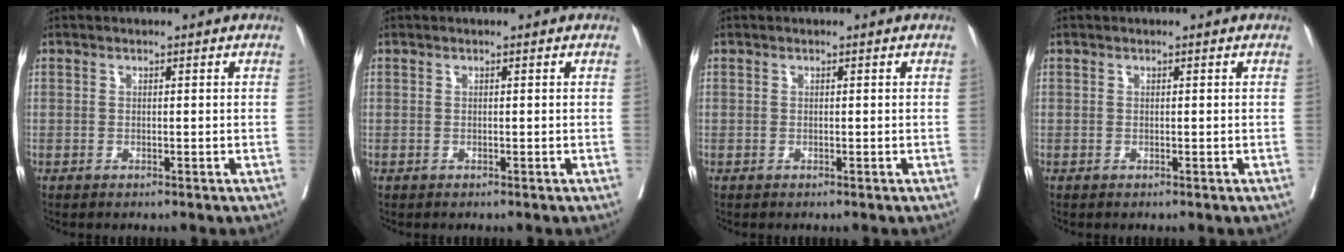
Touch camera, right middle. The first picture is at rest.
{"total": 0.0}
{"total": 0.0}
{"total": 0.0}